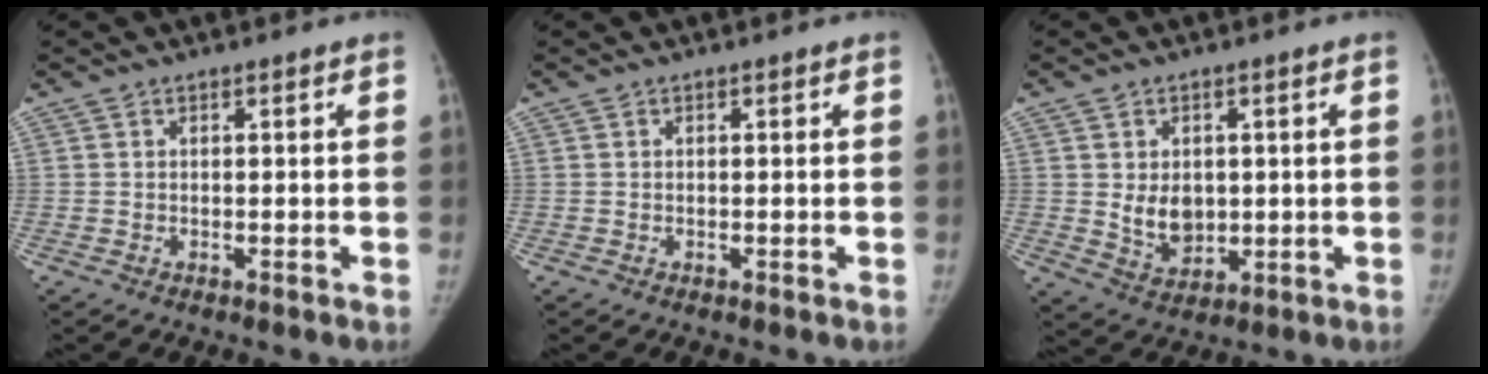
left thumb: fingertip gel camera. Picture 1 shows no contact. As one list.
[{"total": 0.0}, {"total": 6.6, "force": [0.5, 5.0, 4.3], "torque": [-0.045, -0.013, 0.025]}]